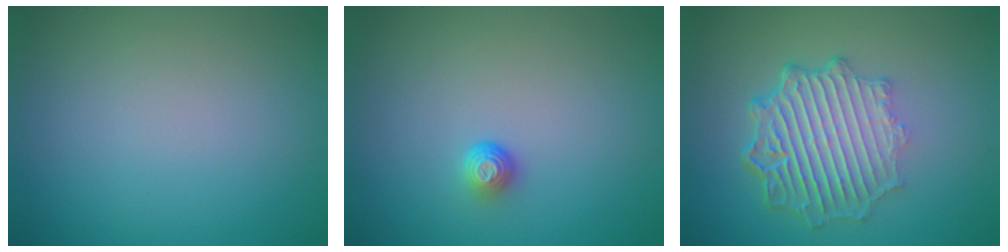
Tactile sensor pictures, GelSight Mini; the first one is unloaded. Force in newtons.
{"total": 1.3, "press": 1.0, "slide": 0.9}
{"total": 7.0, "press": 5.1, "slide": 4.8}